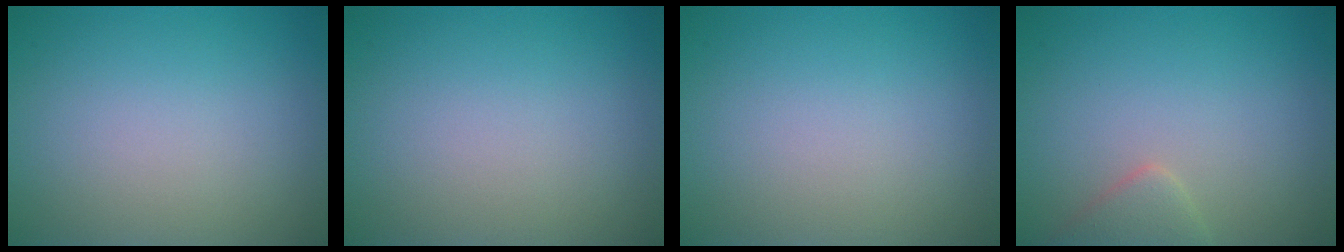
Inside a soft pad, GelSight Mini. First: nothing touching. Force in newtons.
{"total": 0.0}
{"total": 0.0}
{"total": 1.9, "press": 1.9, "slide": 0.1}